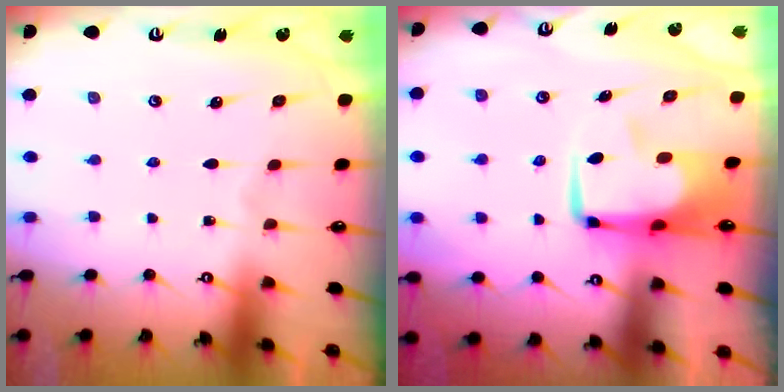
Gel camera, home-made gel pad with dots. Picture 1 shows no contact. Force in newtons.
{"total": 7.9, "press": 7.8, "slide": 1.3}